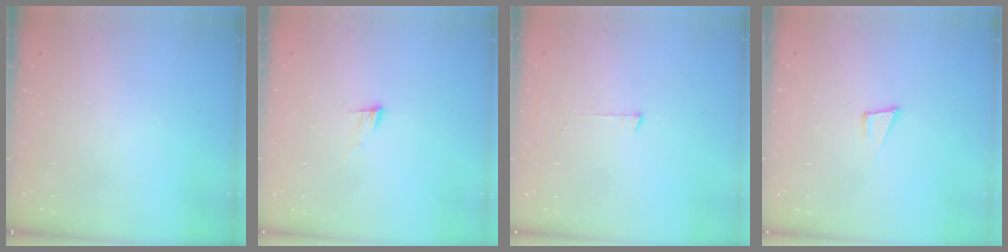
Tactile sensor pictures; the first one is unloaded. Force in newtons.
{"total": 6.3, "press": 6.2, "slide": 0.5}
{"total": 3.0, "press": 3.0, "slide": 0.3}
{"total": 5.1, "press": 3.8, "slide": 3.3}